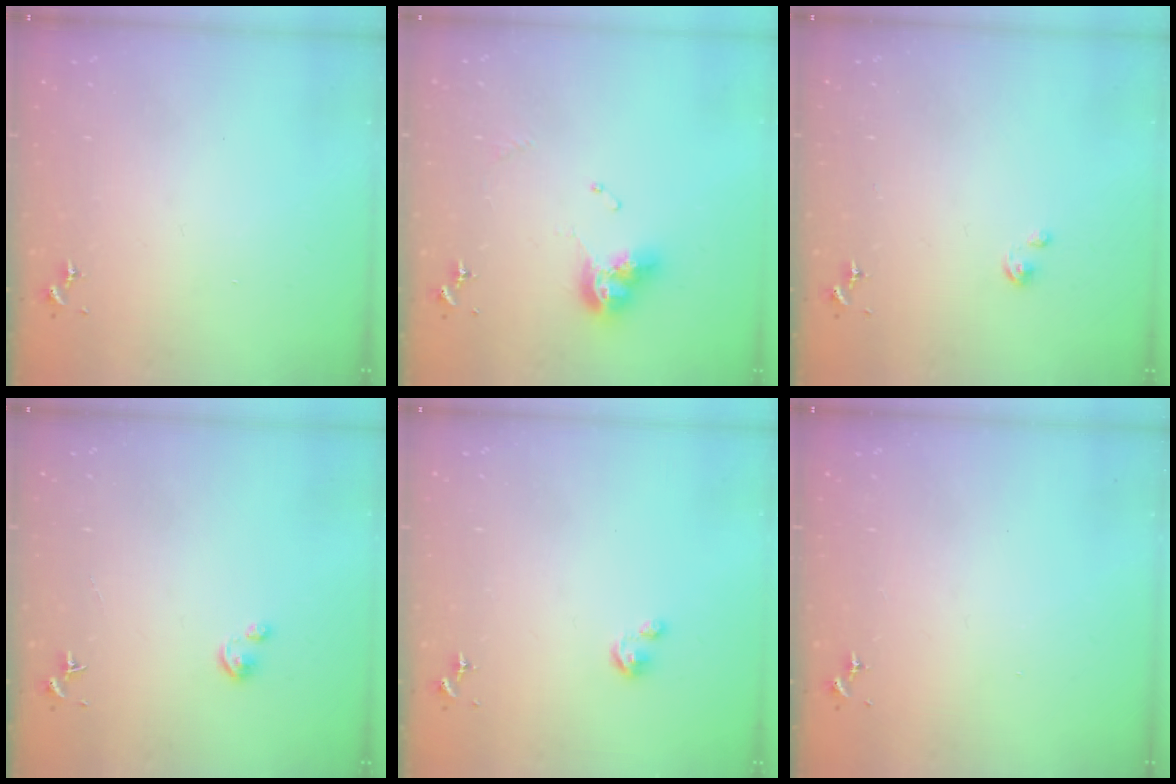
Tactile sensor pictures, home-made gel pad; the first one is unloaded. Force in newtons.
{"total": 11.1, "press": 11.1, "slide": 1.0}
{"total": 1.1, "press": 1.1, "slide": 0.2}
{"total": 2.6, "press": 2.6, "slide": 0.2}
{"total": 2.6, "press": 2.6, "slide": 0.3}
{"total": 0.0}